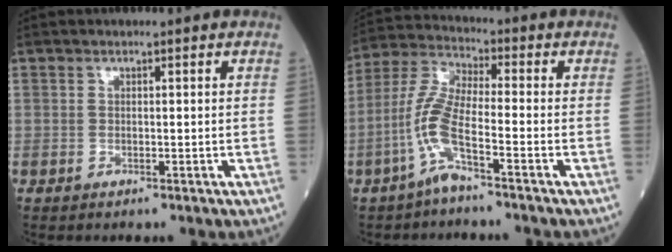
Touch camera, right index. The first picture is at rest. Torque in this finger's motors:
{"motor_torque": [1.25, -0.58, 0.67, 0.19]}